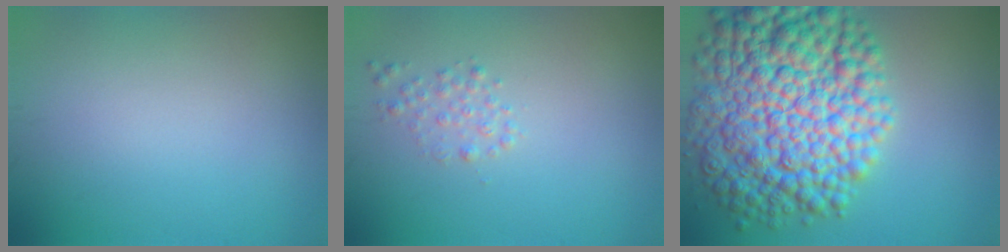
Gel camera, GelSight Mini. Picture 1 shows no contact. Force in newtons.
{"total": 1.2, "press": 1.2, "slide": 0.0}
{"total": 14.0, "press": 14.0, "slide": 0.2}